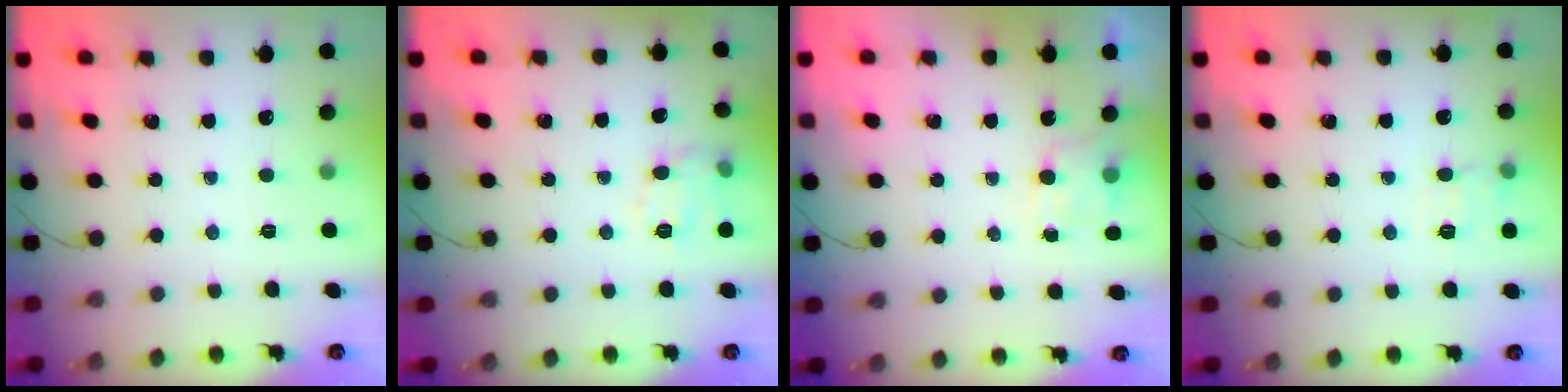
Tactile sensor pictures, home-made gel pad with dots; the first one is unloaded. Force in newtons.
{"total": 7.2, "press": 7.1, "slide": 1.1}
{"total": 4.2, "press": 4.1, "slide": 0.9}
{"total": 7.4, "press": 7.2, "slide": 1.8}